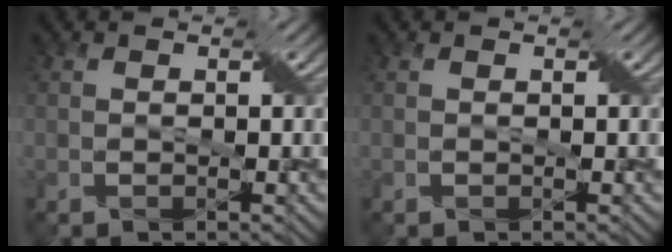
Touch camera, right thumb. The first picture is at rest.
{"total": 0.0}